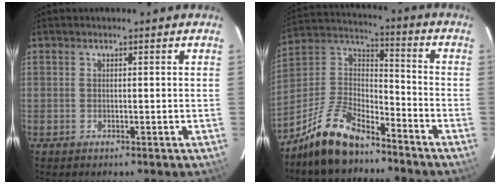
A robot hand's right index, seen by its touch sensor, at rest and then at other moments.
{"total": 14.6, "force": [-10.9, 5.4, 8.1], "torque": [-0.182, 0.021, -0.207]}